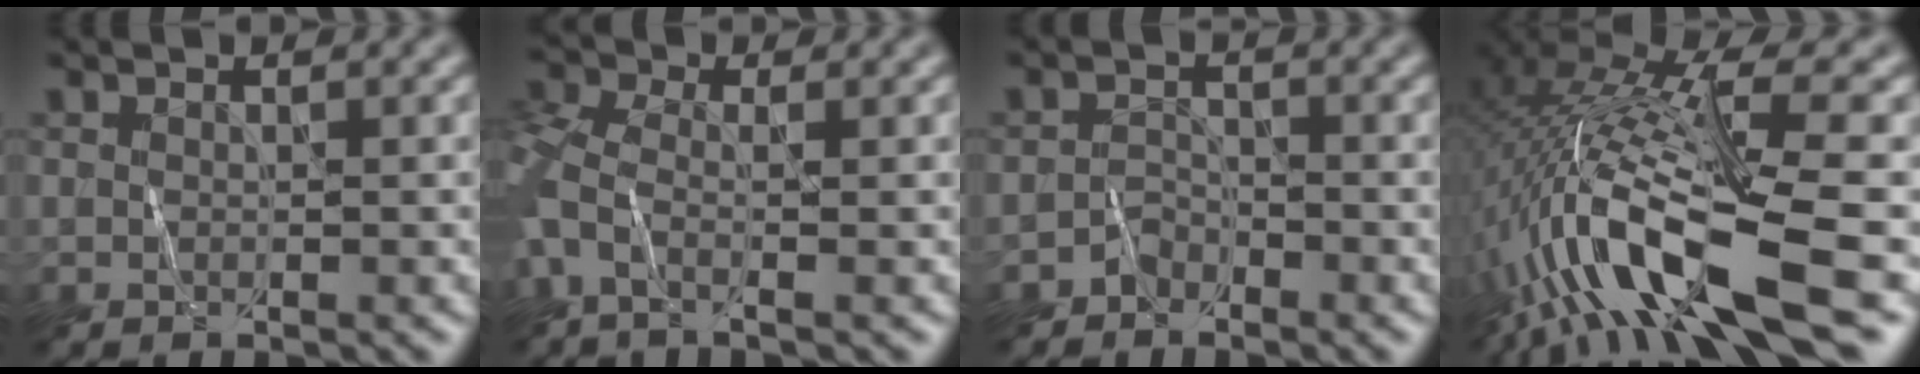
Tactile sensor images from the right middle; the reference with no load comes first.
{"total": 3.8, "force": [-0.6, 1.6, 3.4], "torque": [-0.097, -0.001, -0.026]}
{"total": 1.6, "force": [-1.4, 0.0, -0.8], "torque": [0.011, 0.008, -0.027]}
{"total": 14.1, "force": [-3.8, 3.3, 13.2], "torque": [-0.266, 0.008, -0.062]}